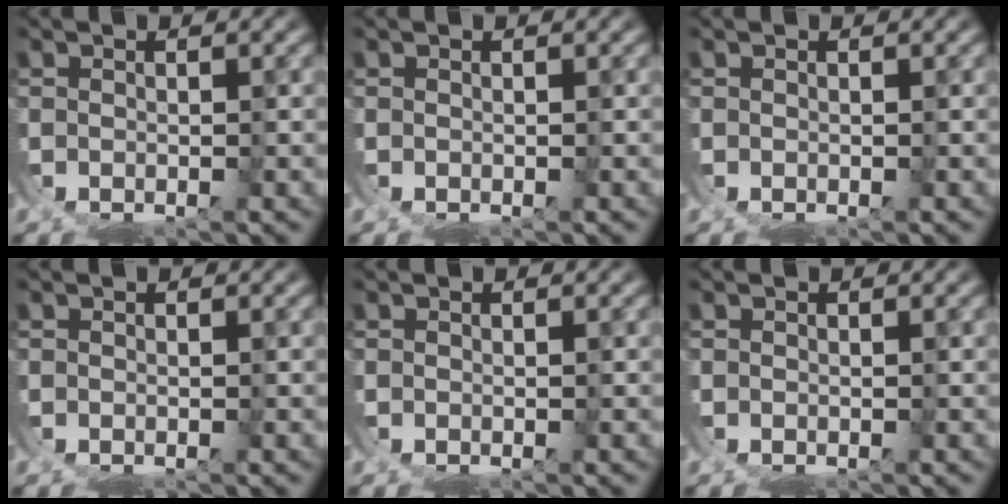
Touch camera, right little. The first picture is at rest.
{"total": 0.0}
{"total": 0.0}
{"total": 0.0}
{"total": 0.0}
{"total": 0.0}